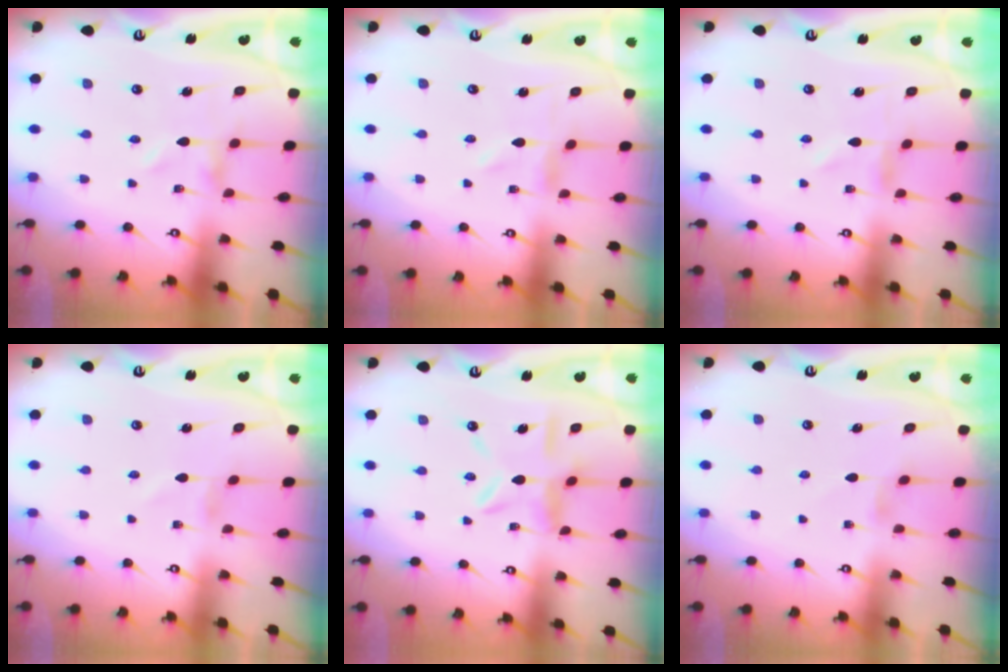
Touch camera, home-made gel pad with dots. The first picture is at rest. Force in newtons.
{"total": 1.2, "press": 1.2, "slide": 0.2}
{"total": 0.6, "press": 0.6, "slide": 0.2}
{"total": 1.4, "press": 1.4, "slide": 0.2}
{"total": 10.2, "press": 10.1, "slide": 0.9}
{"total": 2.4, "press": 2.3, "slide": 0.4}